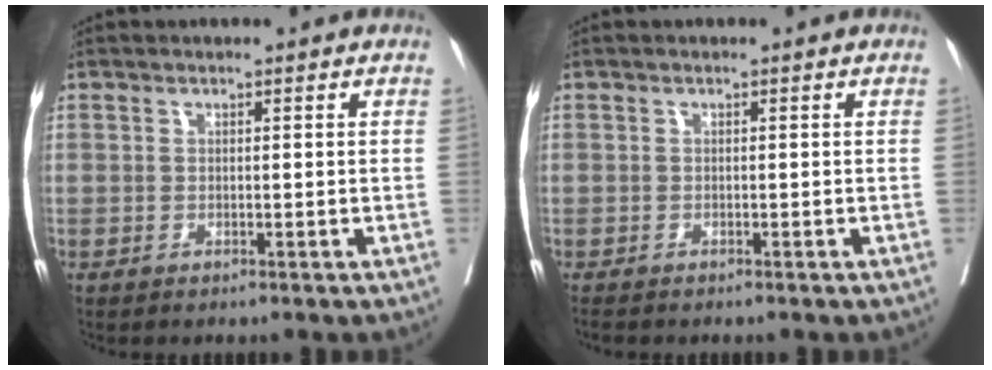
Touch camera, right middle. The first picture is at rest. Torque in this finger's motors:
{"motor_torque": [0.25, -0.29, 0.02, 0.01]}